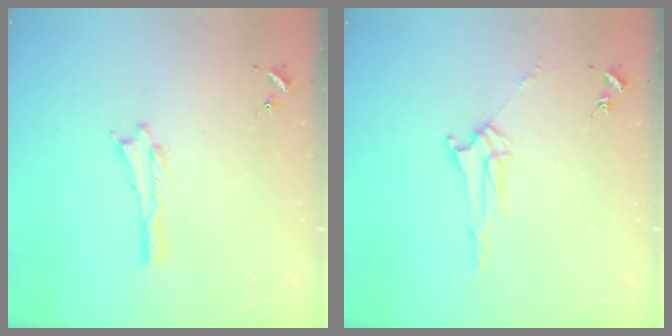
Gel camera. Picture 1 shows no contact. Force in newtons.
{"total": 3.0, "press": 3.0, "slide": 0.3}